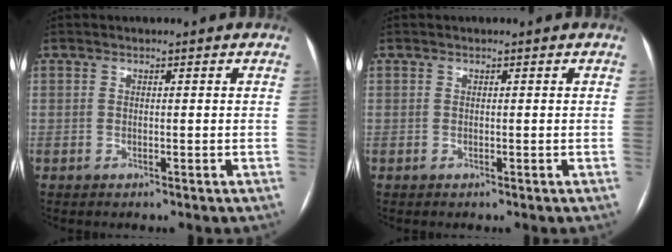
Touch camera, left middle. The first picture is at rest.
{"total": 0.0}